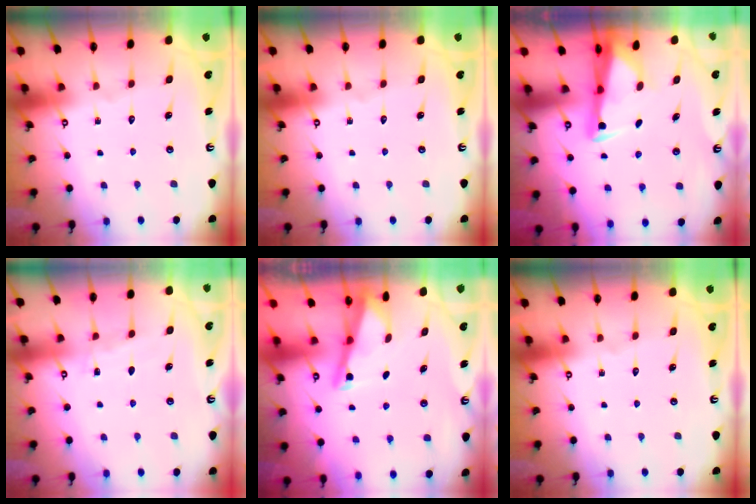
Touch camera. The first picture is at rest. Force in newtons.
{"total": 0.0}
{"total": 2.9, "press": 2.8, "slide": 0.6}
{"total": 2.8, "press": 2.8, "slide": 0.4}
{"total": 3.0, "press": 3.0, "slide": 0.3}
{"total": 0.0}